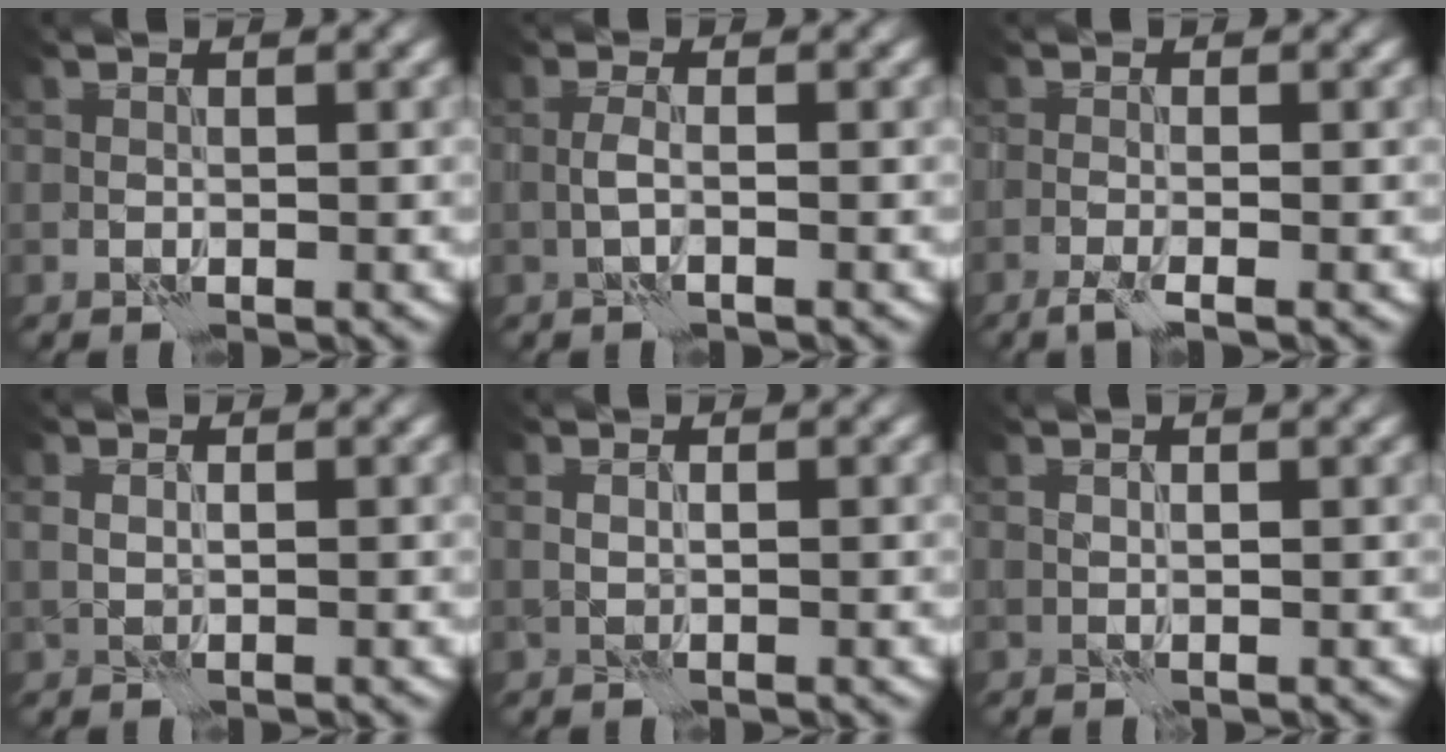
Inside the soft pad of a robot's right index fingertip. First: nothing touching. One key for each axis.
{"total": 0.8, "fx": 0.1, "fy": -0.6, "fz": 0.5, "tx": -0.015, "ty": 0.002, "tz": 0.001}
{"total": 1.7, "fx": -1.2, "fy": -0.2, "fz": 1.2, "tx": -0.028, "ty": -0.004, "tz": -0.027}
{"total": 0.6, "fx": 0.6, "fy": 0.1, "fz": 0.1, "tx": -0.003, "ty": -0.004, "tz": 0.016}
{"total": 0.6, "fx": 0.5, "fy": -0.3, "fz": -0.1, "tx": 0.000, "ty": -0.003, "tz": 0.012}
{"total": 1.3, "fx": 1.2, "fy": -0.6, "fz": 0.2, "tx": -0.004, "ty": -0.002, "tz": 0.021}